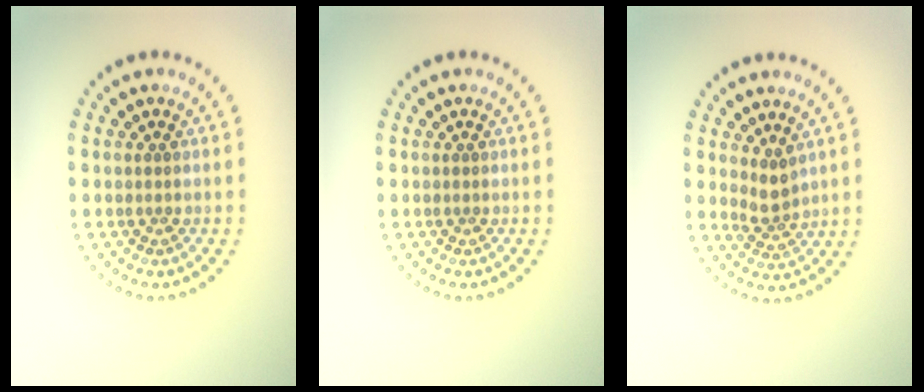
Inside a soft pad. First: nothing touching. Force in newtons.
{"total": 0.0}
{"total": 2.0, "press": 1.6, "slide": 1.2}